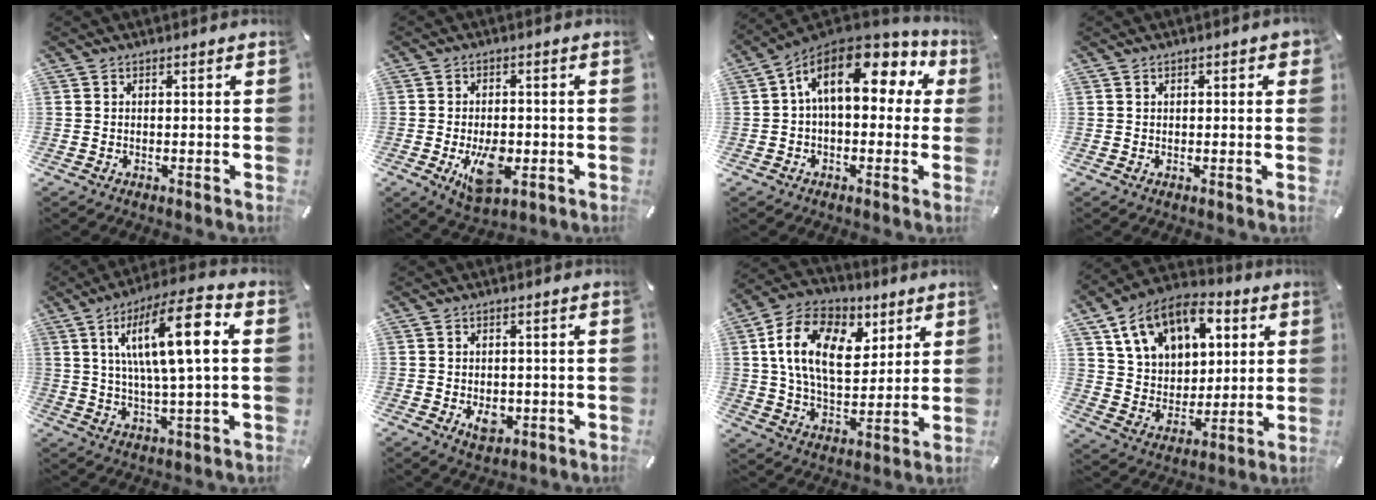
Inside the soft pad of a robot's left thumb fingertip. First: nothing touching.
{"total": 9.0, "force": [-2.3, 5.1, 7.0], "torque": [-0.120, -0.006, -0.040]}
{"total": 15.6, "force": [5.3, 8.3, 12.1], "torque": [-0.215, -0.017, 0.091]}
{"total": 1.3, "force": [0.4, 0.7, 1.1], "torque": [-0.013, 0.003, 0.004]}
{"total": 15.9, "force": [4.5, 3.9, 14.7], "torque": [-0.266, 0.001, 0.064]}
{"total": 4.8, "force": [-1.0, 3.5, 3.2], "torque": [-0.050, -0.005, -0.019]}
{"total": 17.3, "force": [5.9, 11.5, 11.6], "torque": [-0.216, -0.007, 0.104]}
{"total": 14.5, "force": [7.6, 10.8, 6.1], "torque": [-0.116, -0.029, 0.145]}